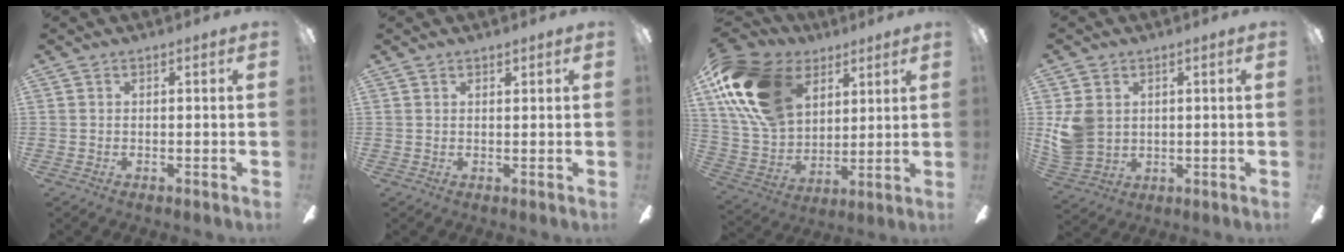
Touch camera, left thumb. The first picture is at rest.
{"total": 1.0, "force": [0.9, 0.4, 0.1], "torque": [0.006, -0.003, 0.015]}
{"total": 21.5, "force": [10.2, 13.9, 12.9], "torque": [-0.291, -0.023, 0.189]}
{"total": 7.8, "force": [1.8, 6.6, 3.8], "torque": [-0.076, 0.010, 0.039]}